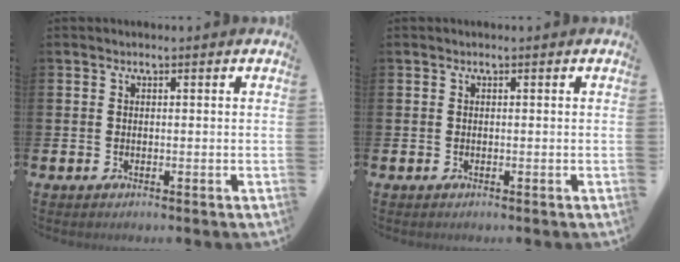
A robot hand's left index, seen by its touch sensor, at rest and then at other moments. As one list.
[{"total": 0.0}]